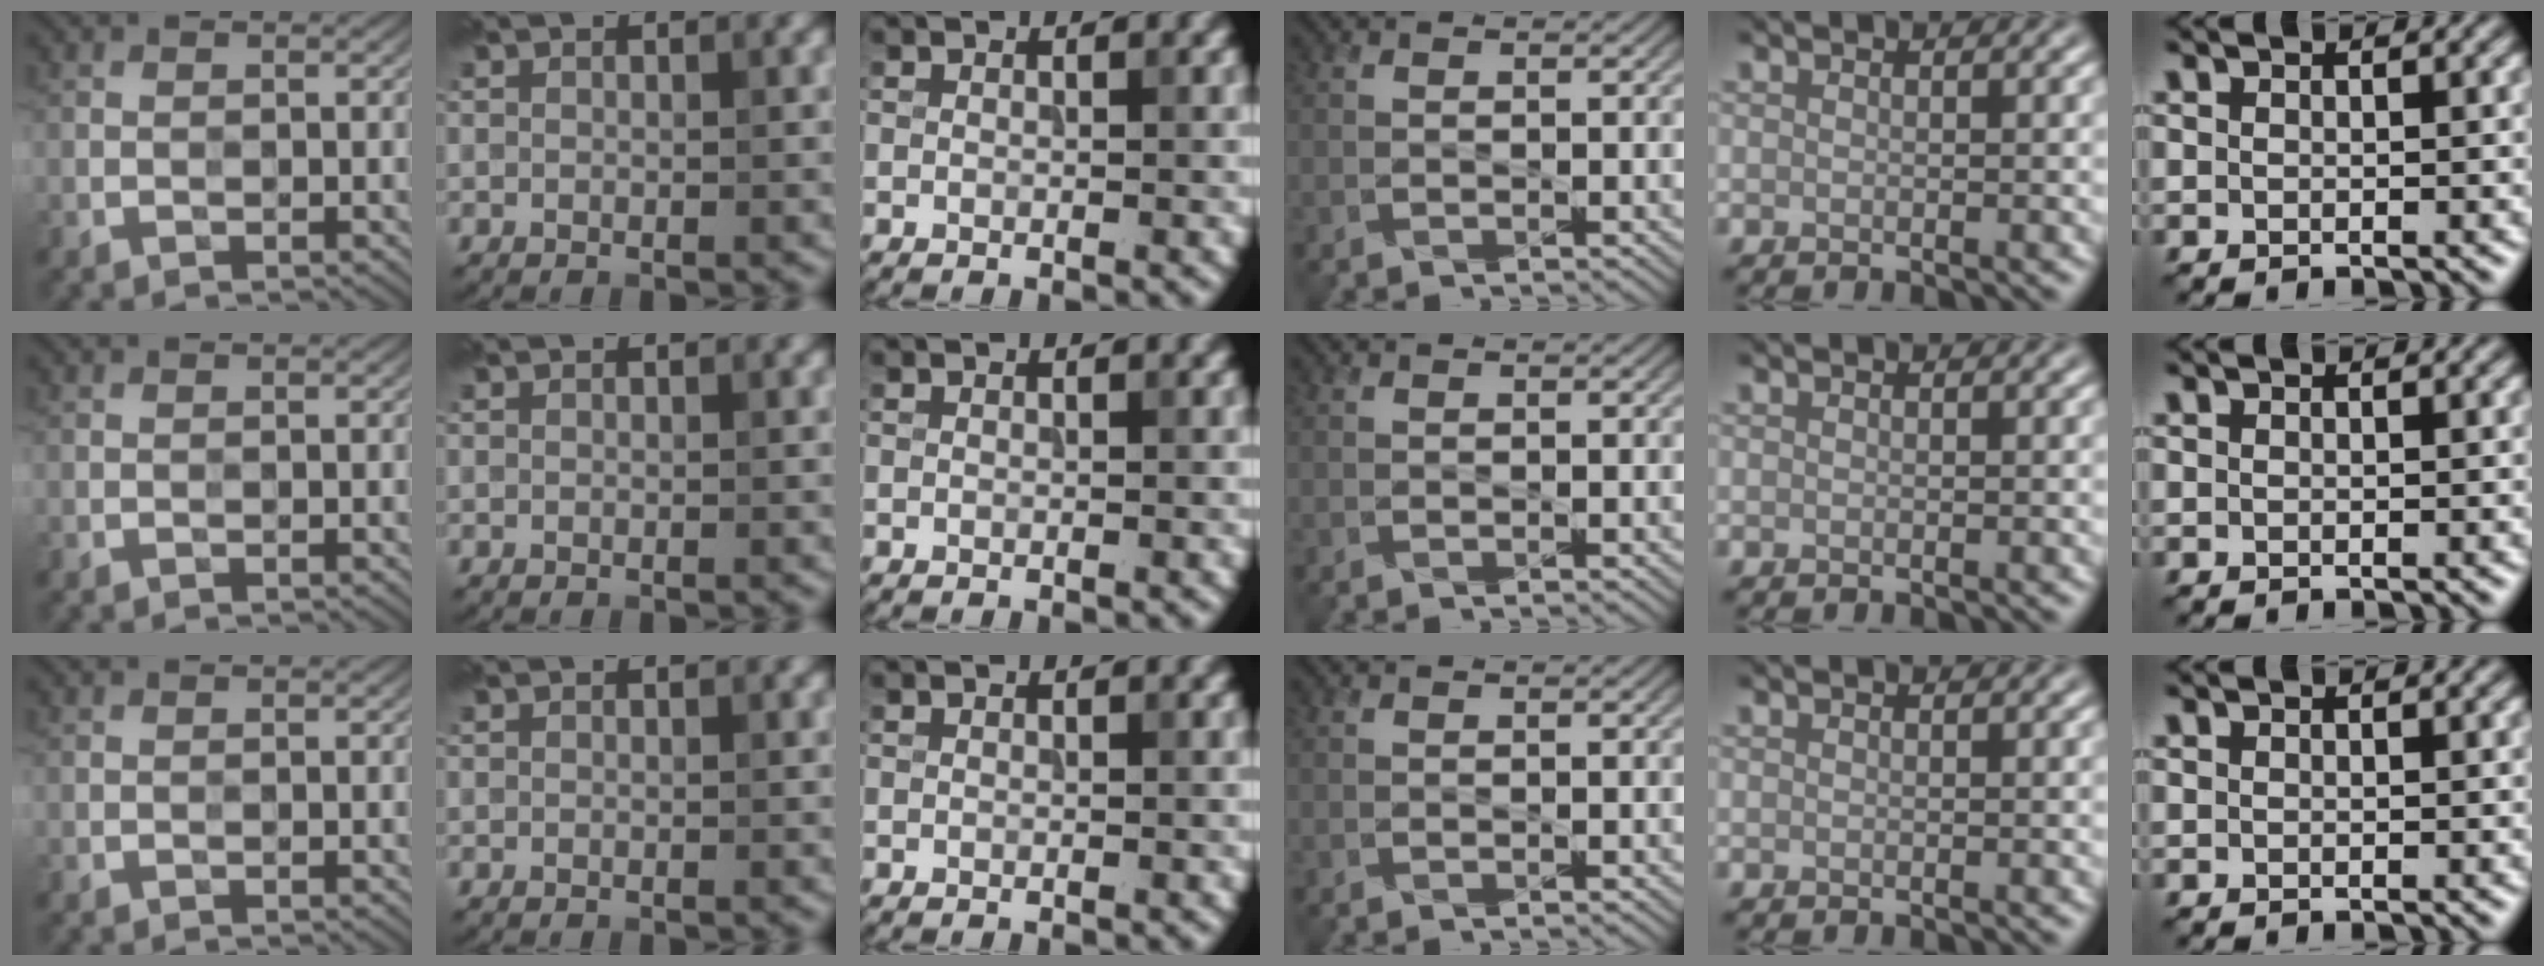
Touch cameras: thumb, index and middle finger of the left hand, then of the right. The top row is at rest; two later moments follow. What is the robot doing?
{"motion": "press", "object": "grip strengthener"}